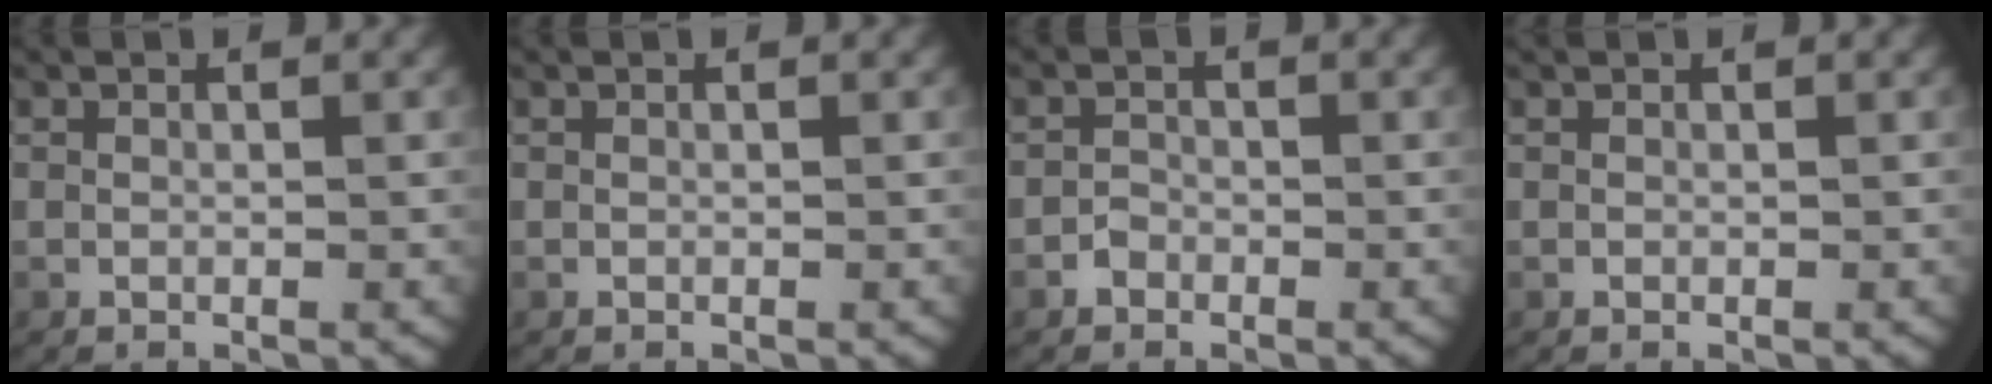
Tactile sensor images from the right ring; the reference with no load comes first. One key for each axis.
{"total": 0.0}
{"total": 0.9, "fx": -0.7, "fy": 0.6, "fz": 0.0, "tx": -0.004, "ty": -0.006, "tz": -0.012}
{"total": 0.0}